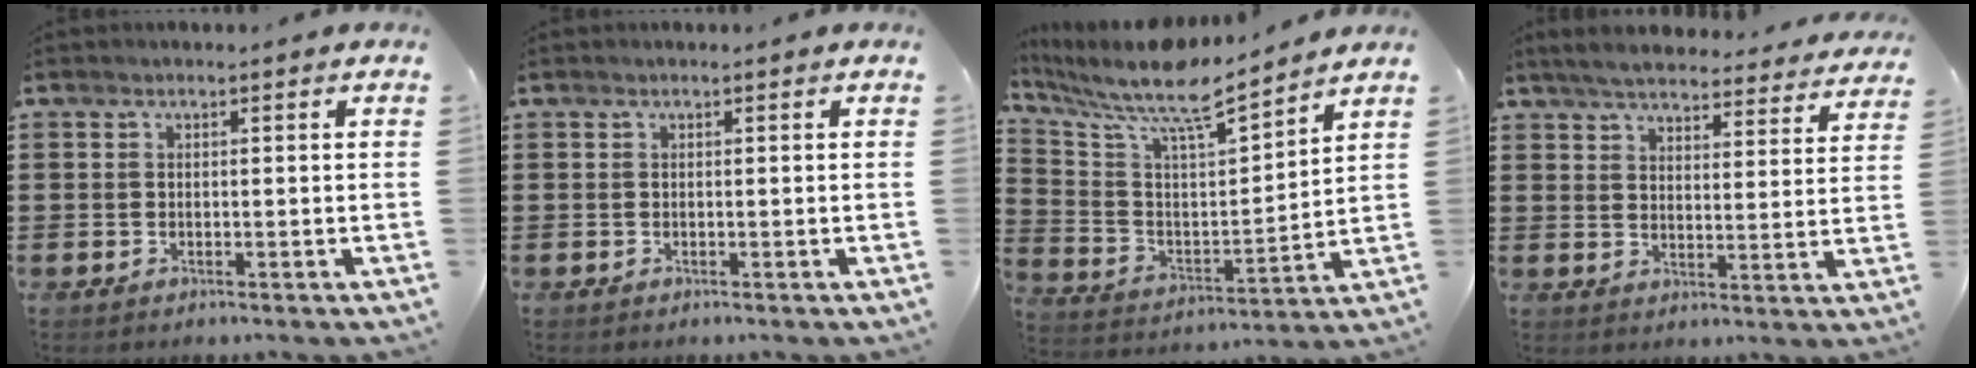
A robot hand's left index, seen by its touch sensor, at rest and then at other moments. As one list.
[{"total": 0.0}, {"total": 8.9, "force": [7.9, 1.1, 4.0], "torque": [-0.114, -0.060, 0.130]}, {"total": 5.2, "force": [5.0, 0.4, 1.4], "torque": [-0.050, -0.026, 0.086]}]